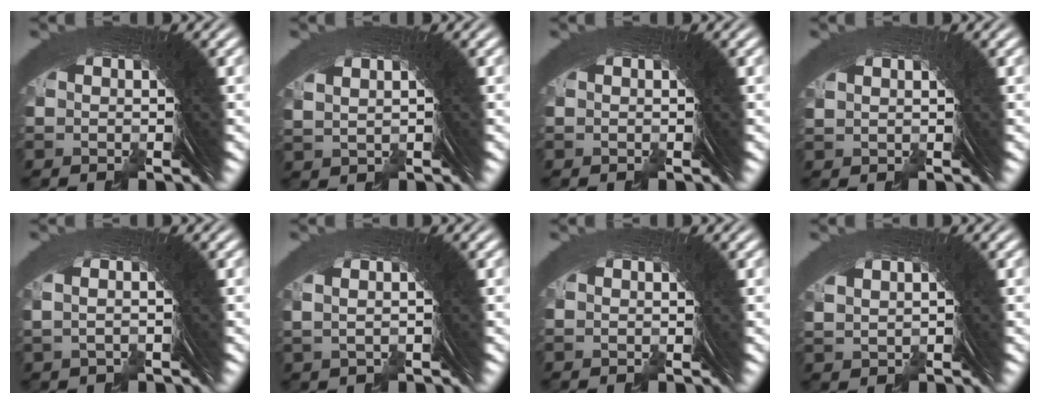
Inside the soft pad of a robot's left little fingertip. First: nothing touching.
{"total": 1.5, "force": [1.1, 0.8, 0.6], "torque": [-0.005, 0.003, 0.025]}
{"total": 0.0}
{"total": 0.9, "force": [0.5, -0.5, -0.5], "torque": [0.018, 0.006, 0.014]}
{"total": 1.4, "force": [0.8, 0.5, 1.0], "torque": [-0.017, 0.005, 0.013]}
{"total": 3.4, "force": [0.2, -3.2, -1.0], "torque": [0.036, 0.006, 0.010]}
{"total": 0.7, "force": [0.0, -0.4, -0.5], "torque": [0.012, 0.004, 0.001]}
{"total": 1.1, "force": [1.0, 0.3, -0.1], "torque": [0.010, 0.004, 0.027]}